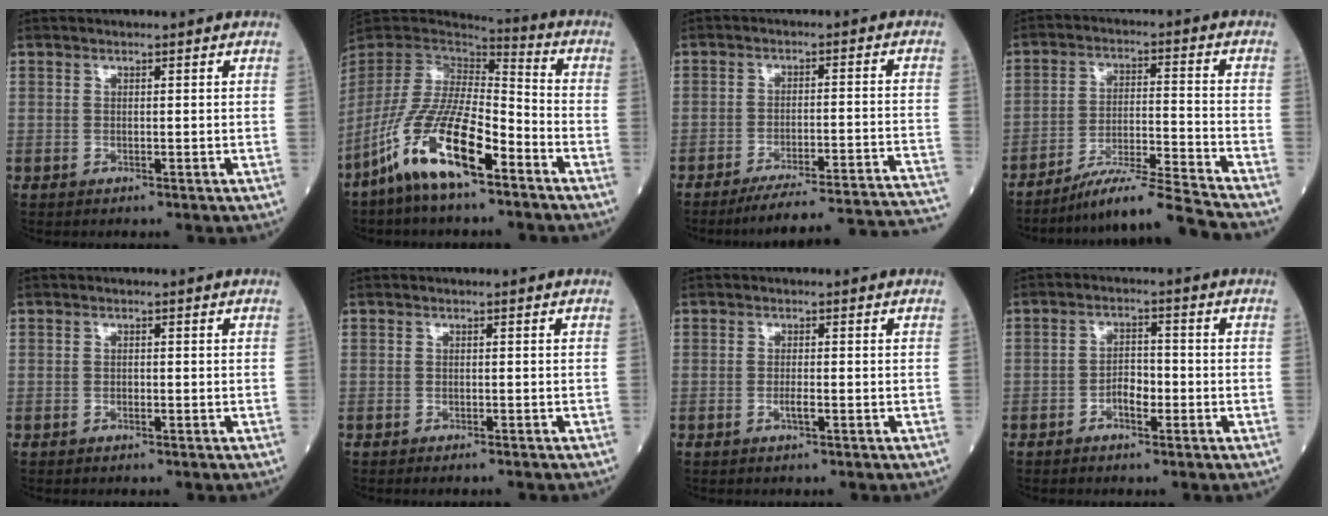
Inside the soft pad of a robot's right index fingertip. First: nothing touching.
{"total": 15.4, "force": [-8.8, 3.4, 12.1], "torque": [-0.244, -0.017, -0.168]}
{"total": 23.6, "force": [-22.1, -1.2, 8.0], "torque": [-0.040, -0.015, -0.283]}
{"total": 12.0, "force": [-11.1, -2.6, 3.8], "torque": [-0.051, 0.004, -0.193]}
{"total": 0.6, "force": [-0.3, 0.2, 0.5], "torque": [-0.011, 0.000, -0.006]}
{"total": 1.7, "force": [-1.5, 0.0, 0.8], "torque": [-0.010, -0.001, -0.018]}
{"total": 1.4, "force": [-0.6, 0.1, 1.3], "torque": [-0.027, -0.001, -0.011]}
{"total": 3.5, "force": [-1.5, 1.6, 2.7], "torque": [-0.043, 0.007, -0.029]}